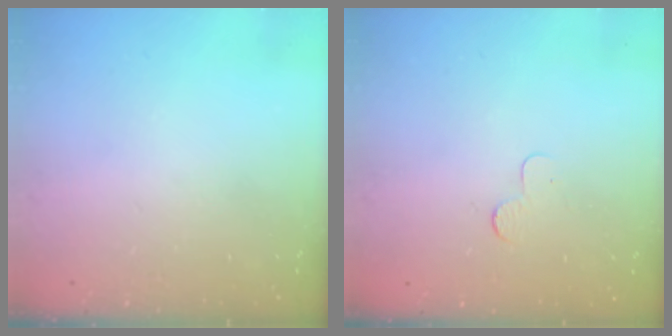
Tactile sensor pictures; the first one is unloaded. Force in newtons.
{"total": 2.3, "press": 2.3, "slide": 0.2}